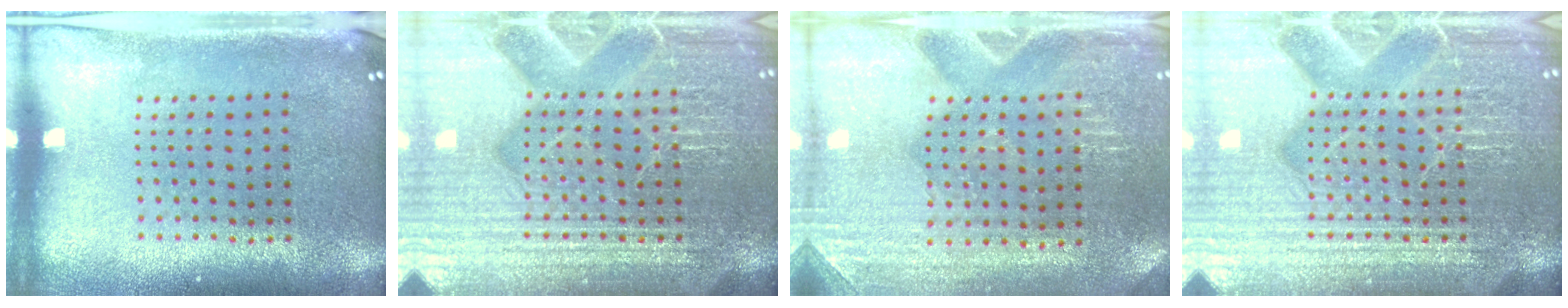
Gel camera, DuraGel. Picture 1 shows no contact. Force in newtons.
{"total": 7.5, "press": 7.5, "slide": 1.0}
{"total": 3.0, "press": 2.9, "slide": 0.3}
{"total": 7.5, "press": 7.5, "slide": 1.0}